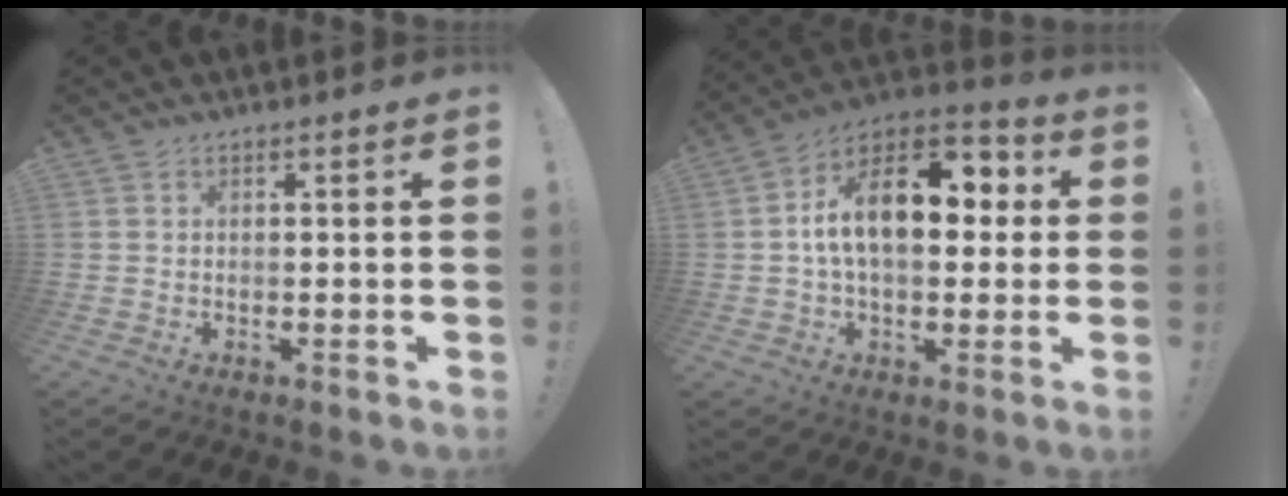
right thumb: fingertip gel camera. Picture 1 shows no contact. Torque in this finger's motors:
{"motor_torque": [2.51, 2.50, 0.19, 0.15, 0.18]}